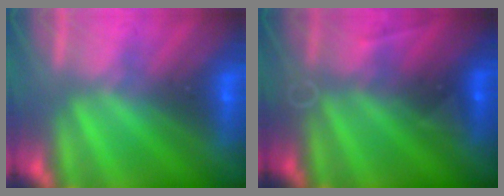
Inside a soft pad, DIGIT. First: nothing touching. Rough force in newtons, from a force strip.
{"total": 2.8}